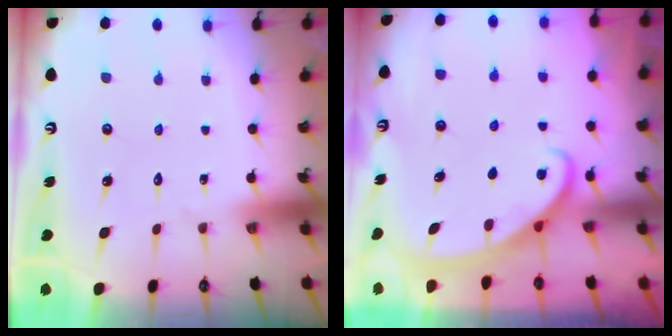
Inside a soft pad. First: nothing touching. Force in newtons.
{"total": 2.8, "press": 2.8, "slide": 0.4}